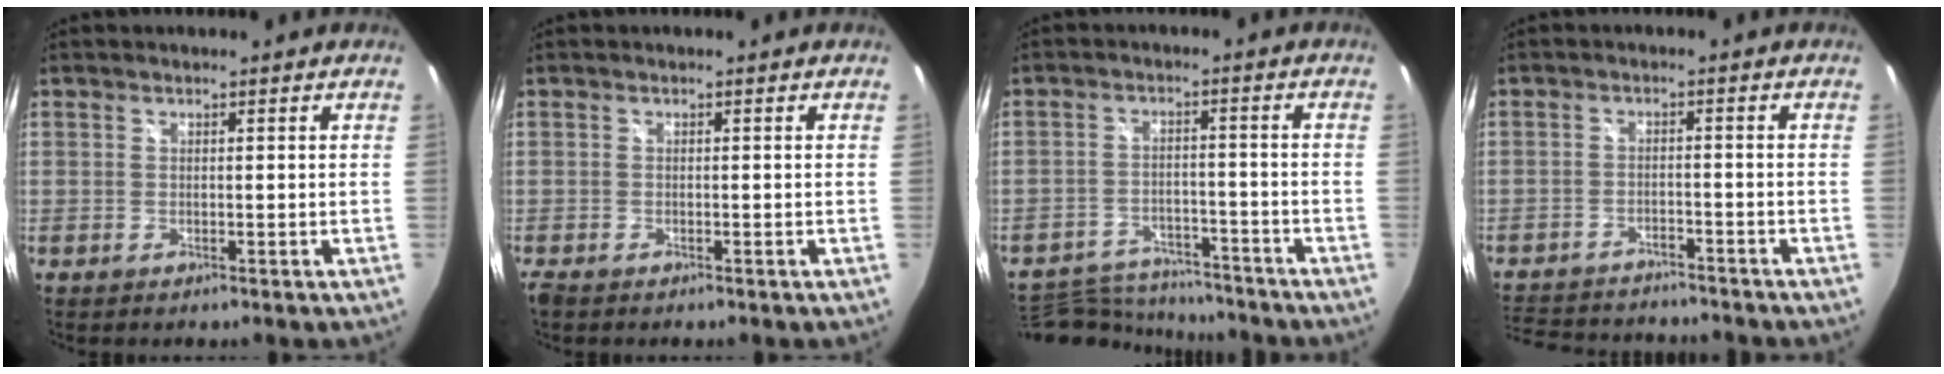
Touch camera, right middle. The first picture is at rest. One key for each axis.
{"total": 1.4, "fx": -1.1, "fy": 0.6, "fz": 0.6, "tx": -0.014, "ty": -0.006, "tz": -0.022}
{"total": 15.6, "fx": -13.7, "fy": 5.5, "fz": 5.1, "tx": -0.132, "ty": 0.010, "tz": -0.199}
{"total": 14.0, "fx": -12.2, "fy": 4.7, "fz": 5.1, "tx": -0.124, "ty": 0.002, "tz": -0.179}